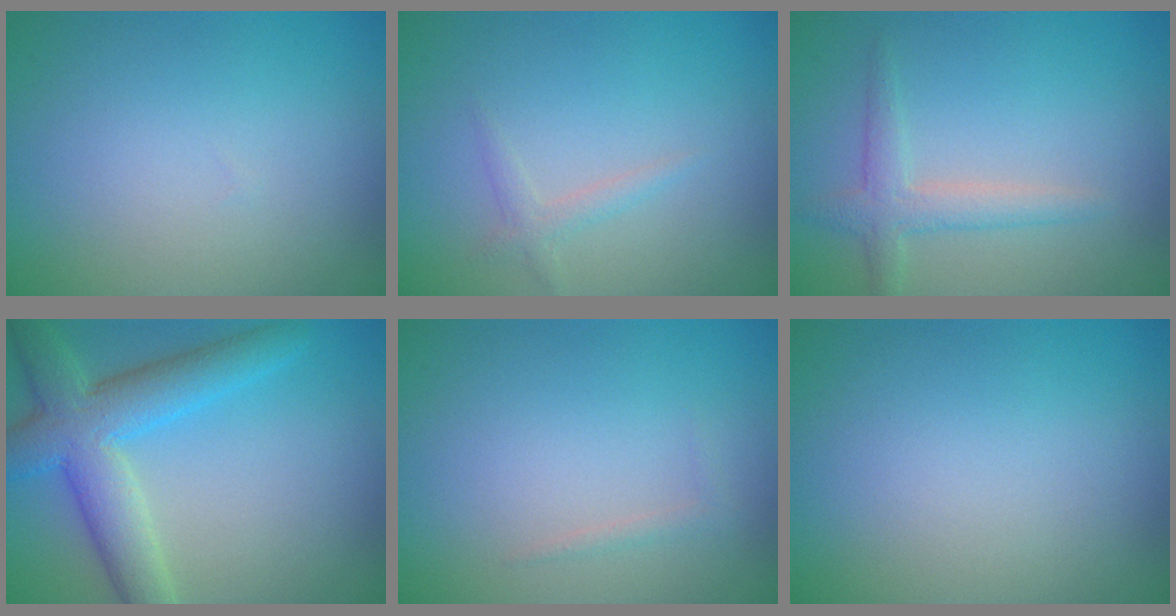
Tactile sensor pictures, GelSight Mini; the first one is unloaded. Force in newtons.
{"total": 1.1, "press": 1.1, "slide": 0.0}
{"total": 2.3, "press": 2.3, "slide": 0.1}
{"total": 6.3, "press": 6.3, "slide": 0.2}
{"total": 0.6, "press": 0.6, "slide": 0.0}
{"total": 0.0}